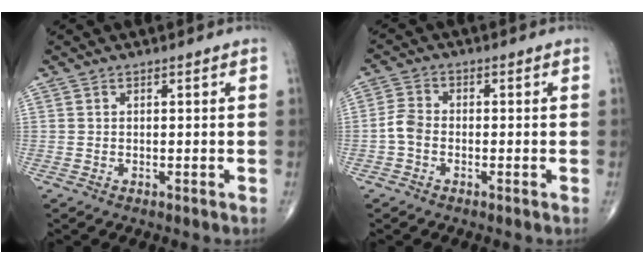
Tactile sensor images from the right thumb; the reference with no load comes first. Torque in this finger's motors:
{"motor_torque": [-0.07, 0.10, 0.26, -0.45, 0.15]}